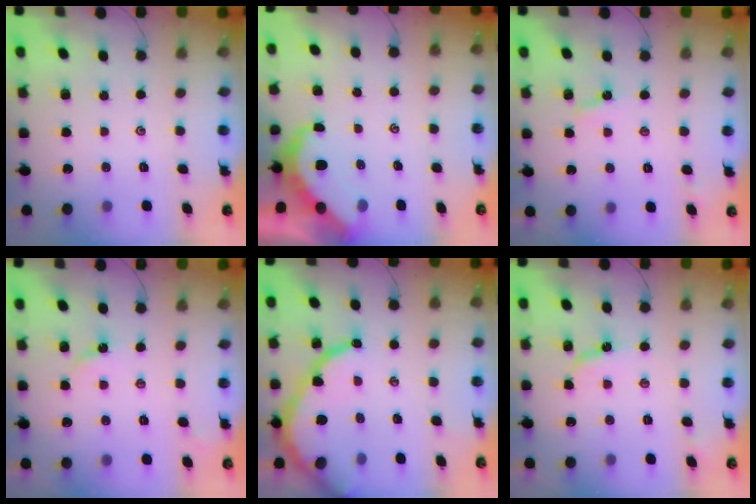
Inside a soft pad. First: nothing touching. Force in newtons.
{"total": 5.1, "press": 5.0, "slide": 0.5}
{"total": 3.0, "press": 3.0, "slide": 0.3}
{"total": 2.6, "press": 2.6, "slide": 0.4}
{"total": 13.2, "press": 13.2, "slide": 1.2}
{"total": 5.2, "press": 5.1, "slide": 0.6}